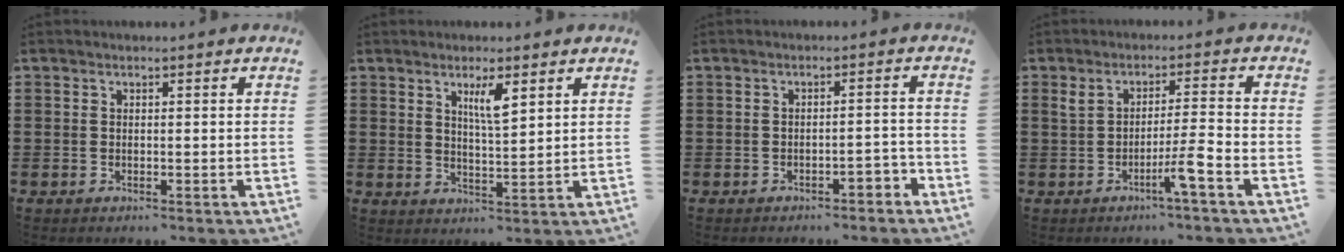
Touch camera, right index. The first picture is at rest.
{"total": 4.1, "force": [2.2, 0.8, 3.3], "torque": [-0.064, 0.001, 0.035]}
{"total": 2.5, "force": [-2.0, 0.6, 1.3], "torque": [-0.025, 0.005, -0.041]}
{"total": 5.3, "force": [-2.5, -0.5, 4.7], "torque": [-0.085, -0.009, -0.048]}